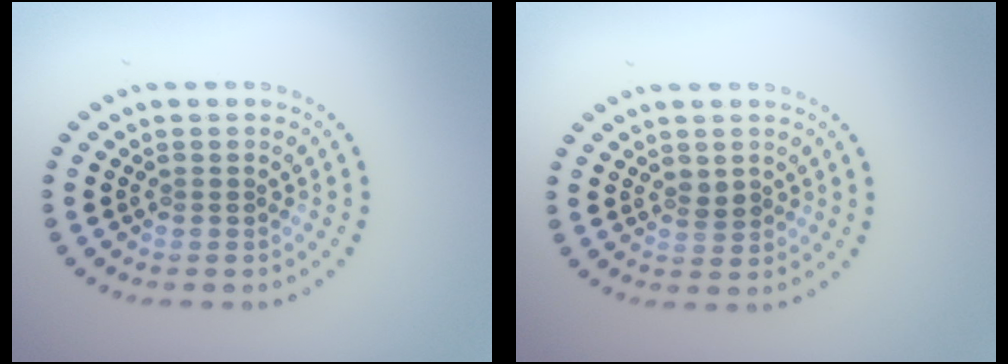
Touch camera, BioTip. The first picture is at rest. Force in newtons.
{"total": 1.2, "press": 1.1, "slide": 0.4}